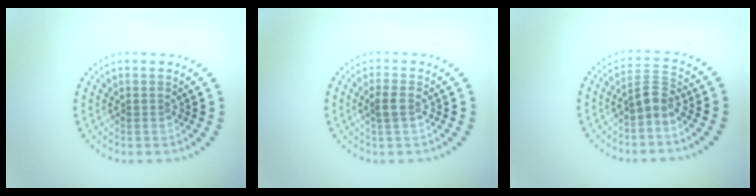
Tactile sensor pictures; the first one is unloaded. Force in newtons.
{"total": 1.3, "press": 1.3, "slide": 0.3}
{"total": 2.2, "press": 1.7, "slide": 1.4}